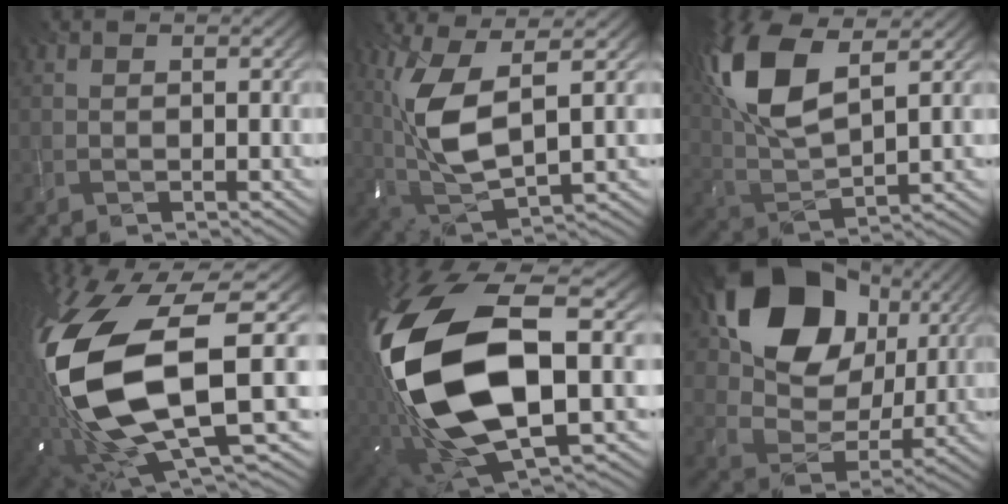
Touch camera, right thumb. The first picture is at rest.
{"total": 10.4, "force": [2.0, 3.6, 9.5], "torque": [-0.221, -0.003, 0.043]}
{"total": 13.2, "force": [5.4, 5.7, 10.5], "torque": [-0.253, 0.016, 0.109]}
{"total": 18.1, "force": [-0.8, 7.4, 16.5], "torque": [-0.384, -0.042, 0.005]}
{"total": 19.9, "force": [0.0, 10.5, 16.9], "torque": [-0.398, -0.037, 0.009]}
{"total": 15.7, "force": [7.0, 11.2, 8.5], "torque": [-0.158, 0.007, 0.121]}